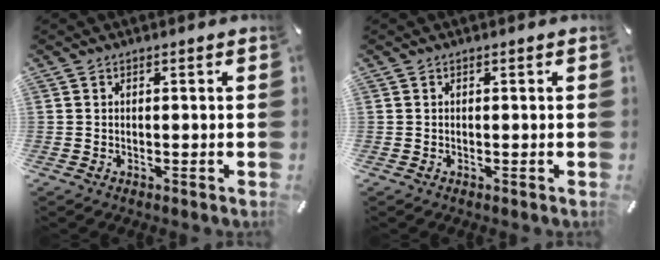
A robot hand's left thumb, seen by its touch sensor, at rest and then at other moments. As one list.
[{"total": 0.0}]